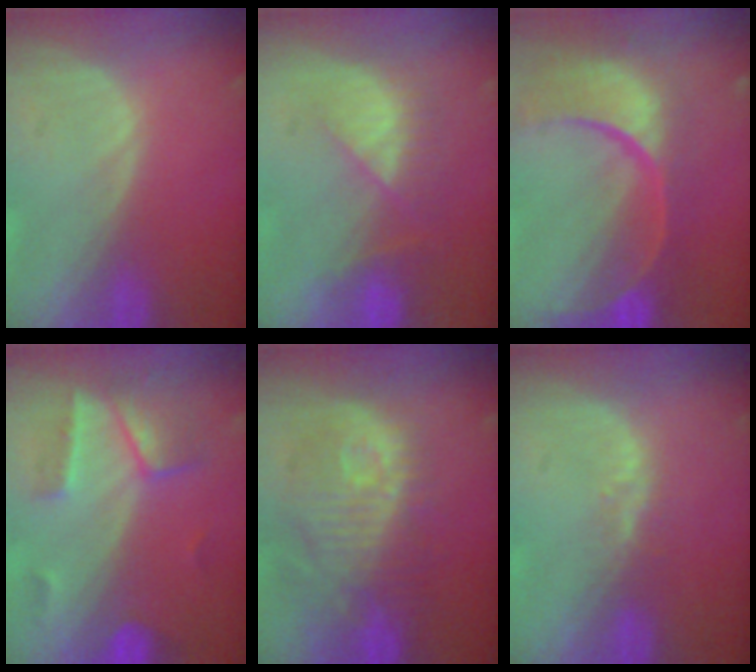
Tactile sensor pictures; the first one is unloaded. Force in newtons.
{"total": 7.4, "press": 6.6, "slide": 3.3}
{"total": 13.8, "press": 11.0, "slide": 8.5}
{"total": 7.2, "press": 6.3, "slide": 3.5}
{"total": 11.0, "press": 10.6, "slide": 3.1}
{"total": 2.8, "press": 2.1, "slide": 1.8}